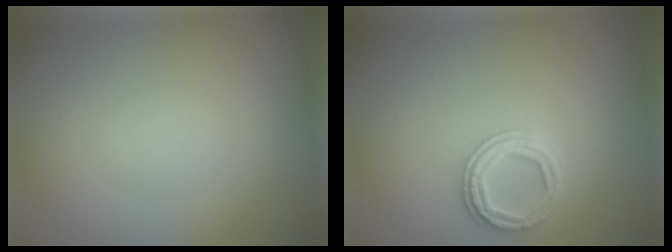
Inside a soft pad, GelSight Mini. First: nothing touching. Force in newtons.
{"total": 2.4, "press": 2.4, "slide": 0.1}